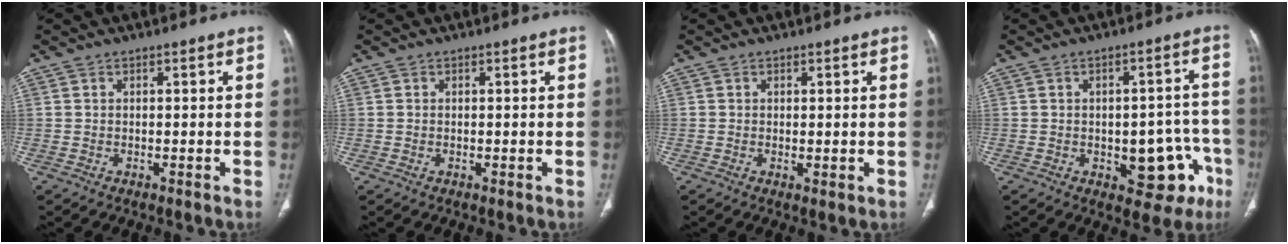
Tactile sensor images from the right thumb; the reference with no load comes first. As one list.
[{"total": 0.0}, {"total": 1.1, "force": [0.0, 0.4, 1.0], "torque": [-0.021, -0.007, 0.002]}, {"total": 12.2, "force": [-4.3, 6.6, 9.3], "torque": [-0.067, 0.035, -0.044]}]